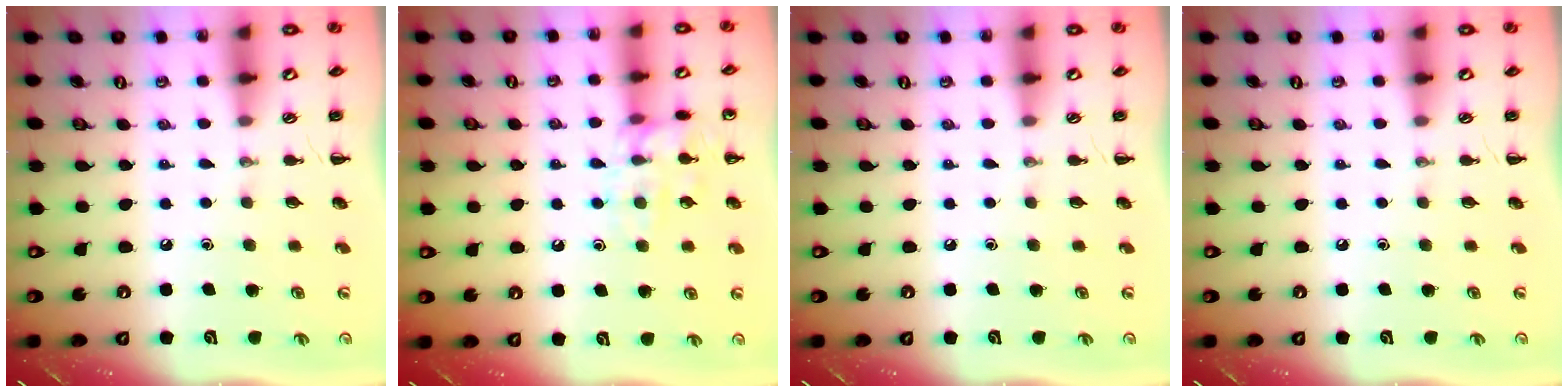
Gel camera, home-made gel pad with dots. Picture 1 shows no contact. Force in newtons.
{"total": 11.2, "press": 11.2, "slide": 0.6}
{"total": 0.0}
{"total": 0.0}